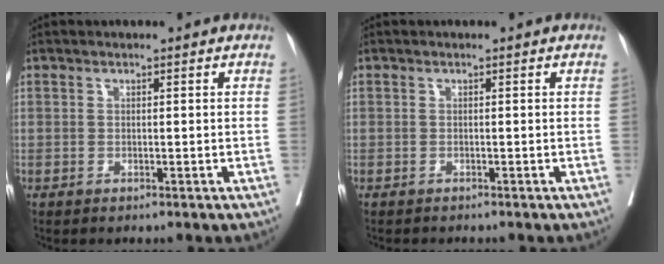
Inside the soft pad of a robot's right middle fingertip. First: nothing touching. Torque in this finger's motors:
{"motor_torque": [0.96, -1.18, 0.03, 0.02]}